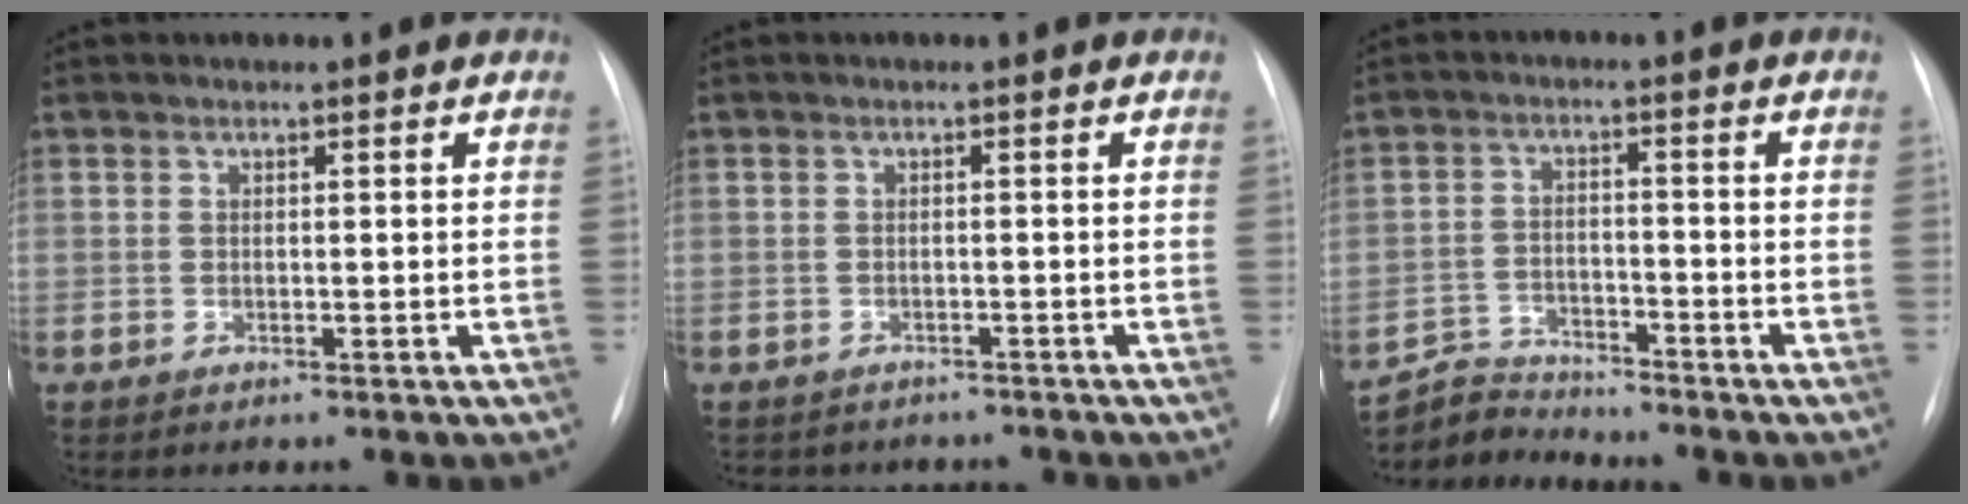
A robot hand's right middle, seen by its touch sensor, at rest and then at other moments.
{"total": 5.9, "force": [-5.3, 2.6, 0.9], "torque": [-0.012, 0.007, -0.058]}
{"total": 5.5, "force": [-5.4, 0.2, -1.3], "torque": [0.015, -0.004, -0.097]}